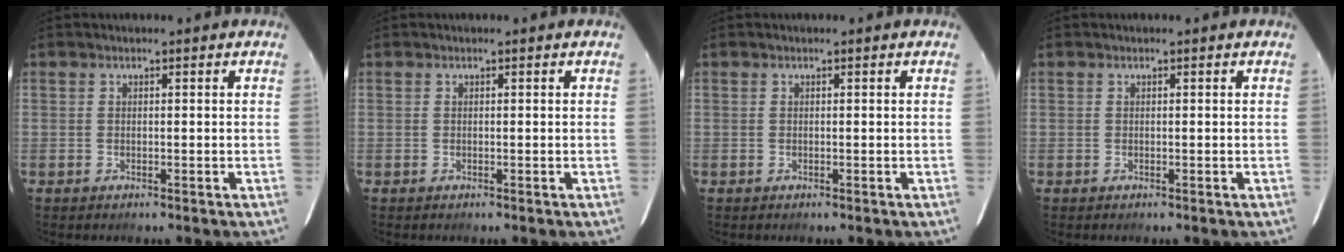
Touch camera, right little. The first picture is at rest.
{"total": 0.0}
{"total": 0.0}
{"total": 0.0}